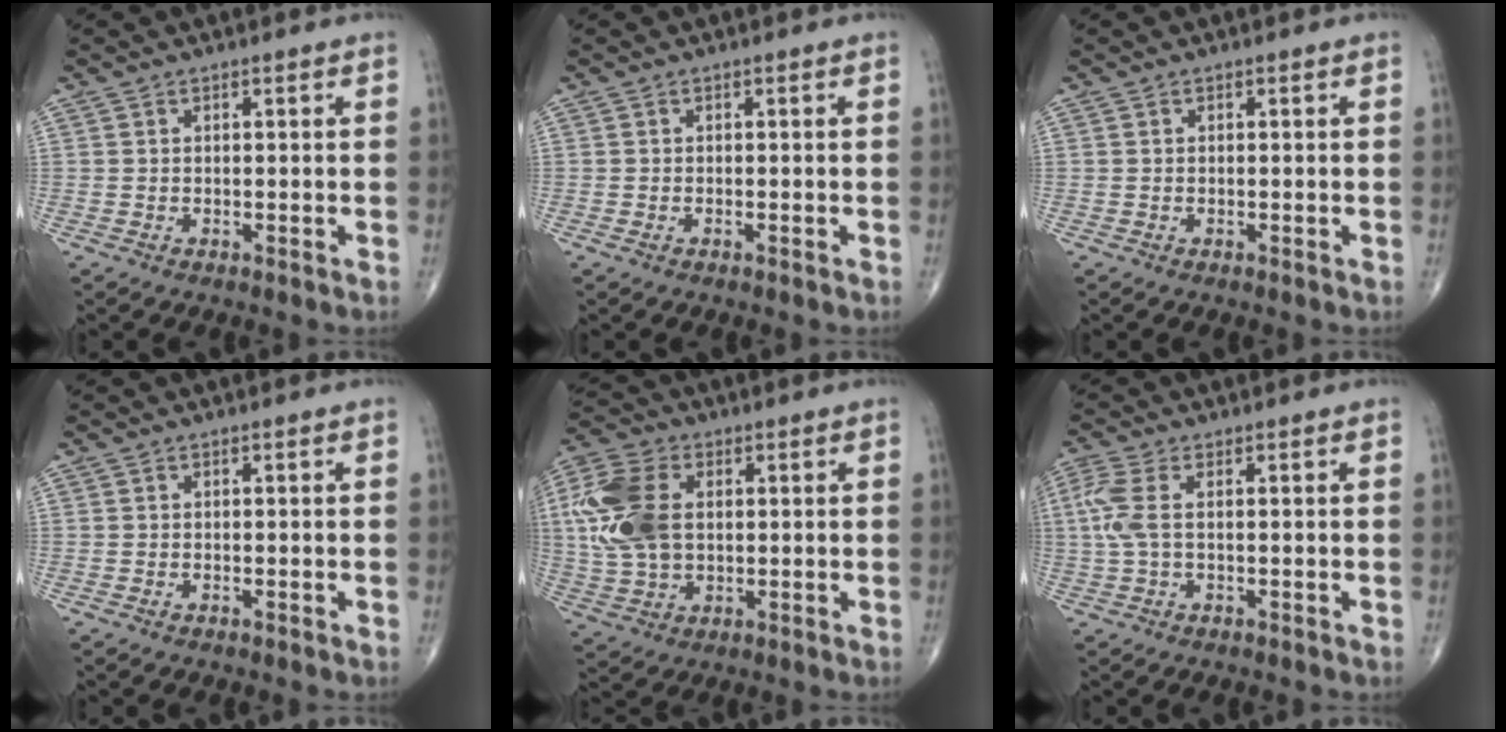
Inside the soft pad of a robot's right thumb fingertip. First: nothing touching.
{"total": 0.6, "force": [-0.3, 0.3, 0.4], "torque": [-0.010, 0.003, -0.004]}
{"total": 0.0}
{"total": 0.0}
{"total": 15.1, "force": [2.3, 9.7, 11.3], "torque": [-0.250, 0.006, 0.044]}
{"total": 5.5, "force": [0.7, 2.3, 5.0], "torque": [-0.154, 0.012, 0.012]}